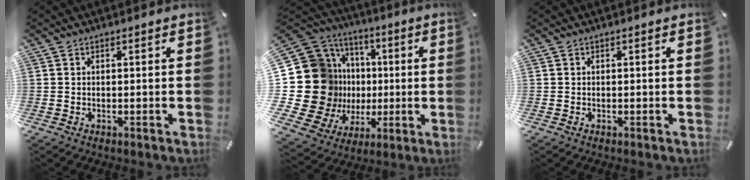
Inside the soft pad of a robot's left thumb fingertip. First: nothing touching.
{"total": 24.2, "force": [0.9, 20.8, 12.4], "torque": [-0.262, -0.041, 0.064]}
{"total": 0.0}